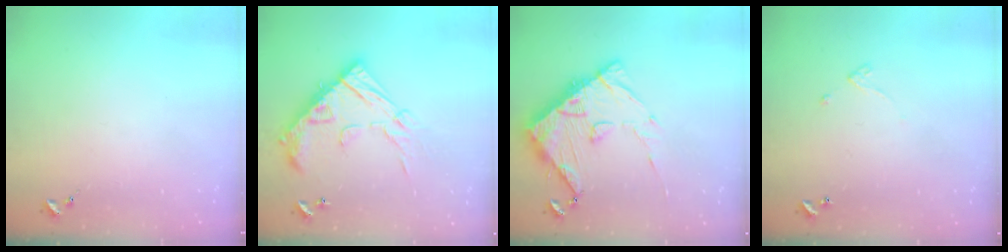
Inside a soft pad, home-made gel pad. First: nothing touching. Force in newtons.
{"total": 21.7, "press": 21.6, "slide": 1.9}
{"total": 14.1, "press": 14.0, "slide": 1.6}
{"total": 3.2, "press": 3.2, "slide": 0.4}